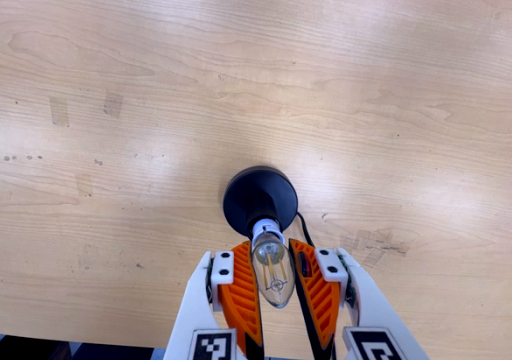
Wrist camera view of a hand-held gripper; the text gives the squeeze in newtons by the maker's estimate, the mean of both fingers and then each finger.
{"total": 14.5, "left": 13.7, "right": 15.3}